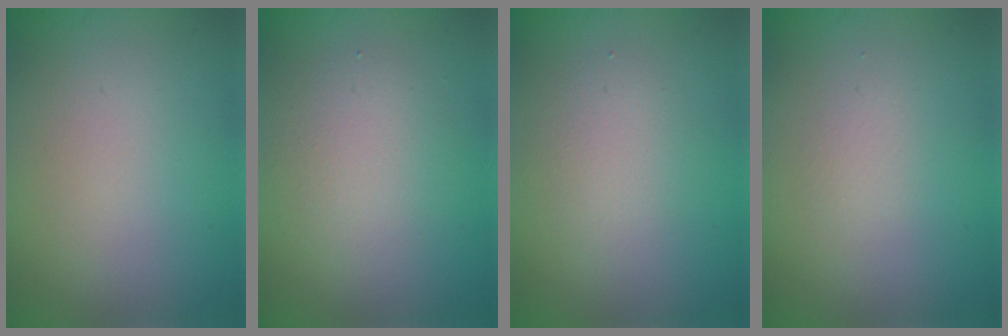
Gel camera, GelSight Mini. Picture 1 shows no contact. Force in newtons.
{"total": 3.3, "press": 3.3, "slide": 0.1}
{"total": 2.4, "press": 2.4, "slide": 0.2}
{"total": 0.7, "press": 0.7, "slide": 0.0}